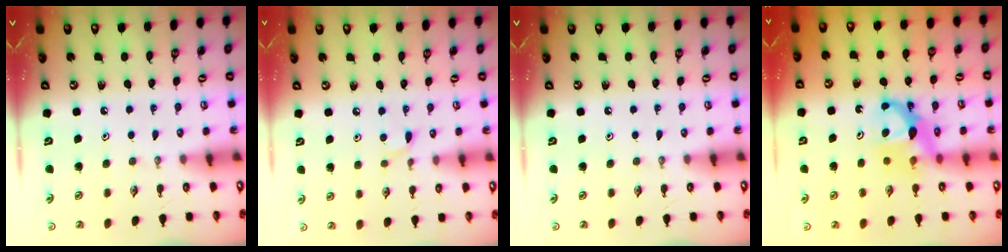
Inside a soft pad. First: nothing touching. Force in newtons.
{"total": 5.0, "press": 5.0, "slide": 0.7}
{"total": 0.0}
{"total": 7.2, "press": 7.2, "slide": 0.4}